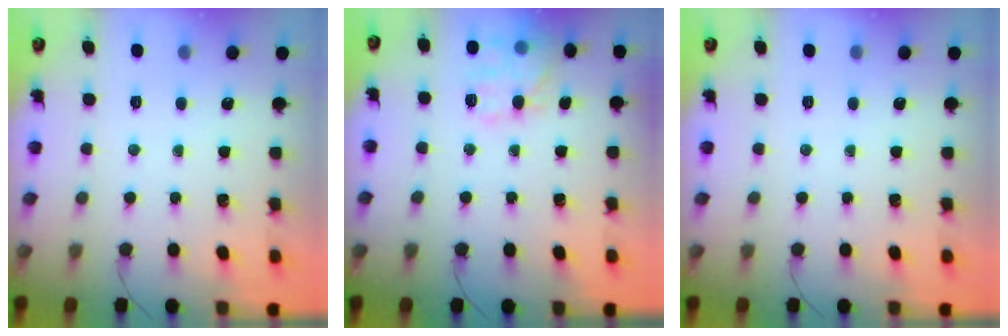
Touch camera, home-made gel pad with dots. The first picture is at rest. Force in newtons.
{"total": 13.0, "press": 13.0, "slide": 0.1}
{"total": 0.0}